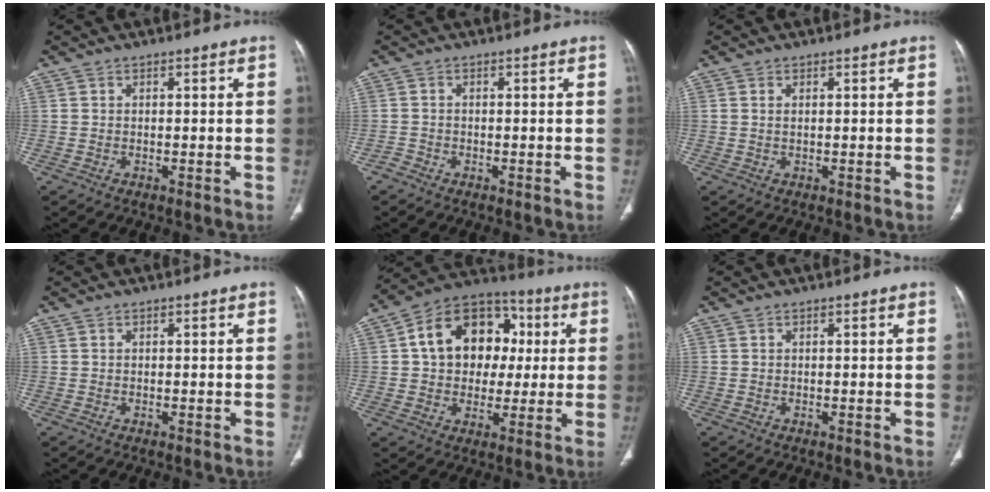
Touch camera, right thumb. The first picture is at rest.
{"total": 1.0, "force": [-0.8, 0.5, 0.0], "torque": [-0.003, 0.000, -0.022]}
{"total": 0.8, "force": [0.3, 0.4, 0.6], "torque": [-0.017, 0.003, 0.008]}
{"total": 0.0}
{"total": 17.4, "force": [2.8, 13.3, 10.9], "torque": [-0.132, 0.023, 0.038]}
{"total": 0.0}